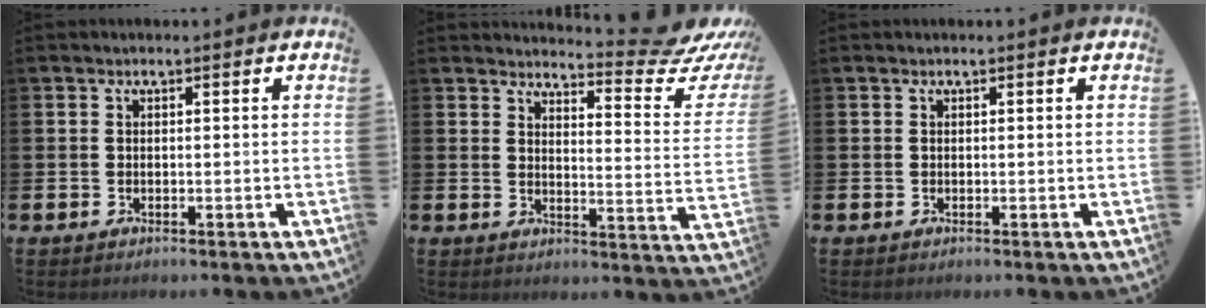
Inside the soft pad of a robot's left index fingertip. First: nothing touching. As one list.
[{"total": 5.4, "force": [5.0, 0.5, 2.1], "torque": [-0.035, -0.049, 0.075]}, {"total": 0.0}]